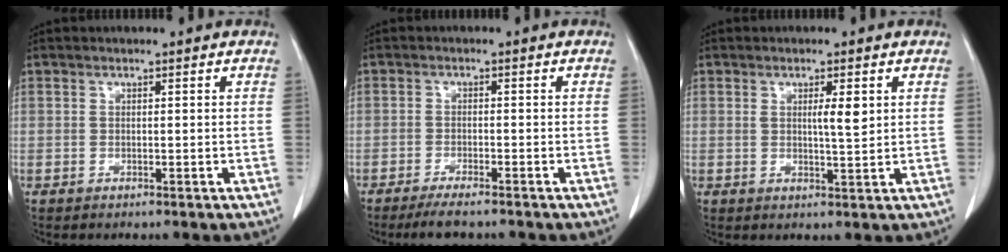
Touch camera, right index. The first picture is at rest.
{"total": 4.3, "force": [-3.7, 0.5, 2.2], "torque": [-0.034, -0.007, -0.060]}
{"total": 3.2, "force": [1.0, 0.3, 3.0], "torque": [-0.047, -0.005, 0.014]}